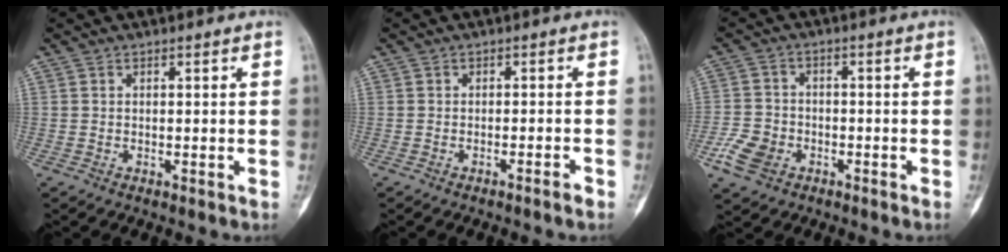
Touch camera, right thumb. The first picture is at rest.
{"total": 1.6, "force": [-1.3, -0.1, 0.9], "torque": [-0.022, 0.009, -0.019]}
{"total": 6.7, "force": [-3.3, 4.9, 3.2], "torque": [-0.061, 0.015, -0.063]}